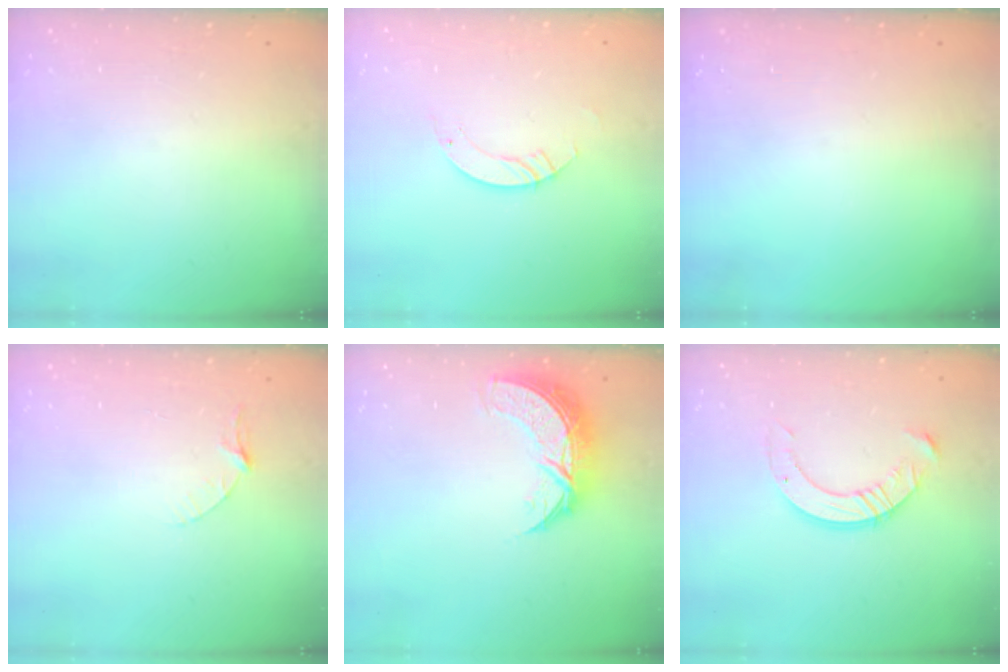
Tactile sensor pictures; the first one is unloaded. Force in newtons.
{"total": 3.5, "press": 3.5, "slide": 0.3}
{"total": 0.0}
{"total": 3.5, "press": 3.4, "slide": 0.4}
{"total": 9.2, "press": 9.2, "slide": 0.6}
{"total": 10.5, "press": 10.4, "slide": 0.9}